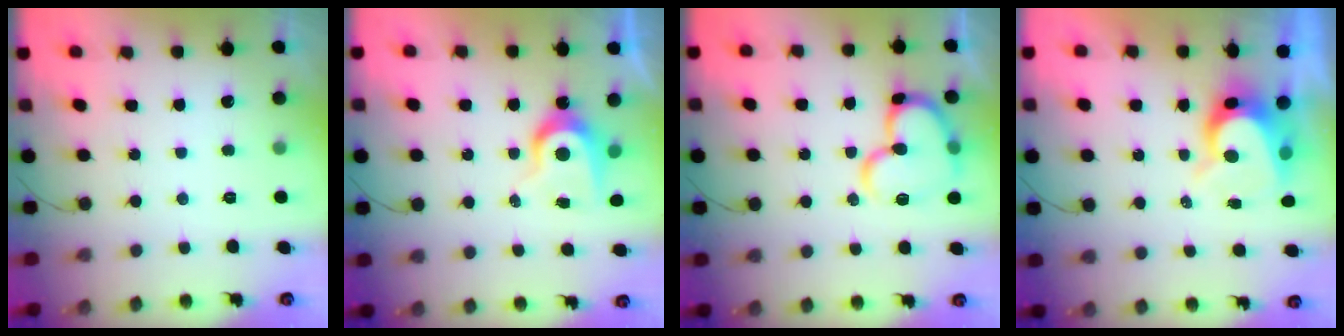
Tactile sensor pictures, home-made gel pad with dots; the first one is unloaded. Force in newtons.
{"total": 8.1, "press": 8.1, "slide": 0.6}
{"total": 16.6, "press": 16.5, "slide": 1.9}
{"total": 9.0, "press": 9.0, "slide": 0.7}